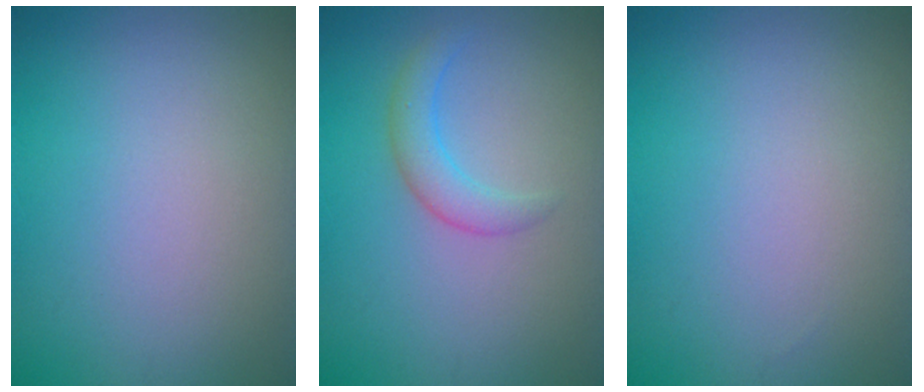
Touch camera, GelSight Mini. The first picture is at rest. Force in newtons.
{"total": 2.4, "press": 2.4, "slide": 0.0}
{"total": 0.0}